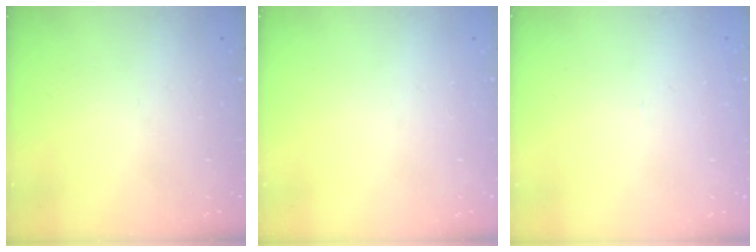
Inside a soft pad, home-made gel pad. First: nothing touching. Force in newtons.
{"total": 0.0}
{"total": 2.7, "press": 2.7, "slide": 0.3}